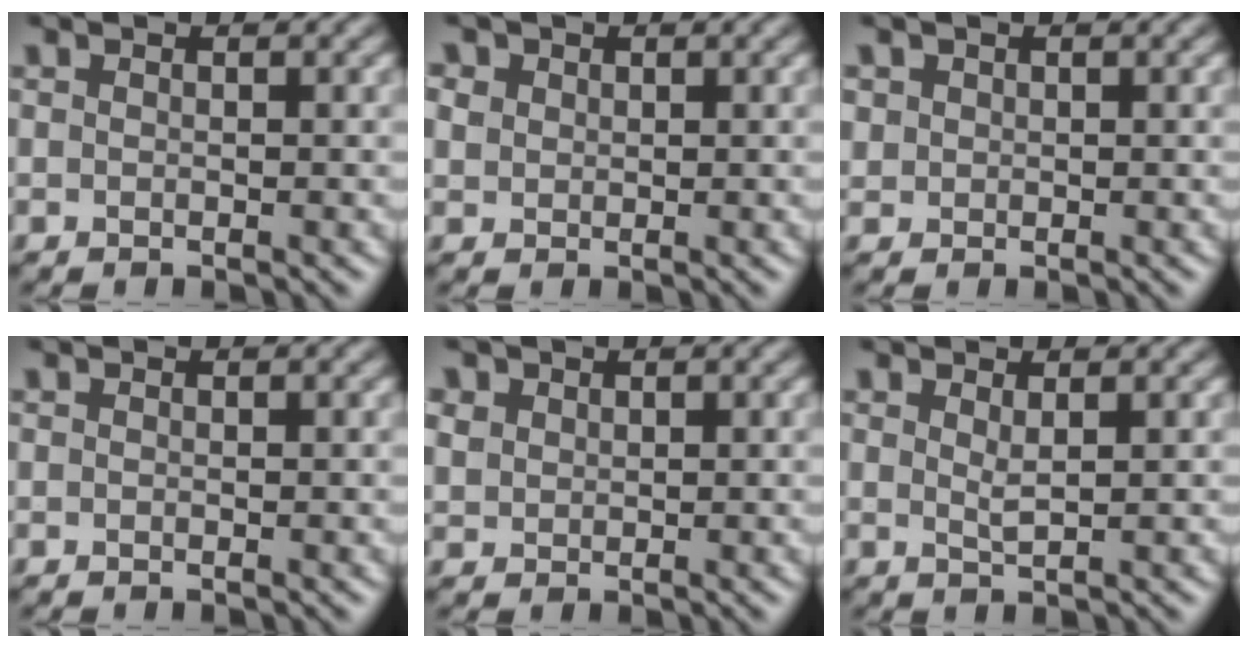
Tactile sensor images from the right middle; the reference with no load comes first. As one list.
[{"total": 1.9, "force": [1.0, 1.6, 0.6], "torque": [-0.018, 0.003, 0.018]}, {"total": 1.0, "force": [0.3, 0.9, 0.1], "torque": [0.002, -0.005, 0.009]}, {"total": 0.0}, {"total": 1.7, "force": [0.9, 1.4, 0.4], "torque": [-0.013, -0.002, 0.018]}, {"total": 1.0, "force": [0.6, 0.1, 0.8], "torque": [-0.018, -0.003, 0.011]}]